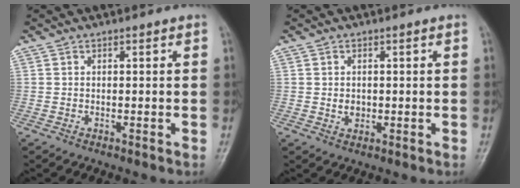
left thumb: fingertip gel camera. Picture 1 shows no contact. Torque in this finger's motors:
{"motor_torque": [-0.20, 0.14, 0.04, 0.00, 0.00]}